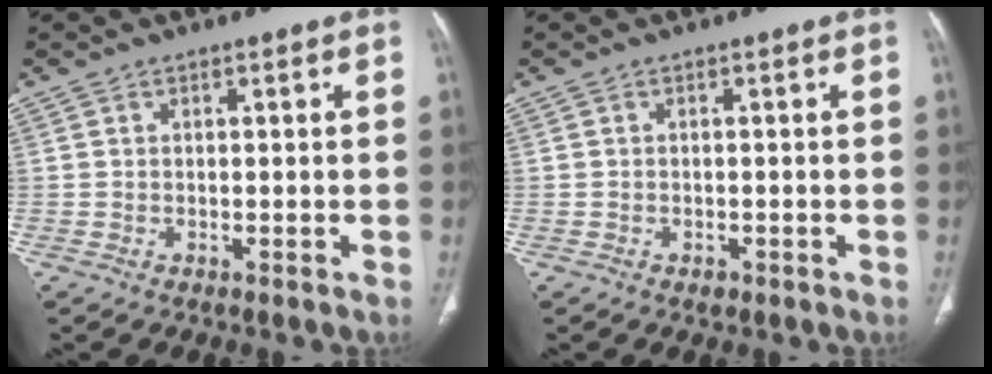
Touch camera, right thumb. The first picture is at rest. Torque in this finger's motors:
{"motor_torque": [0.21, -0.04, 0.06, -0.47, 0.01]}